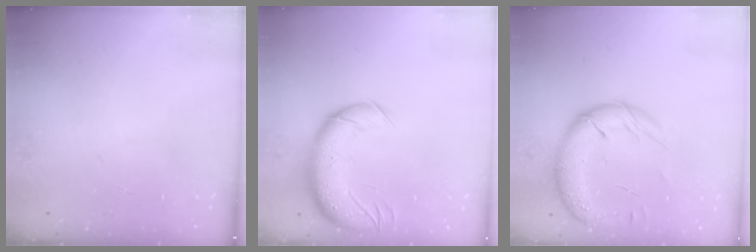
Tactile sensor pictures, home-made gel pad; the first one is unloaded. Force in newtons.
{"total": 13.3, "press": 12.8, "slide": 3.6}
{"total": 18.0, "press": 17.4, "slide": 4.4}